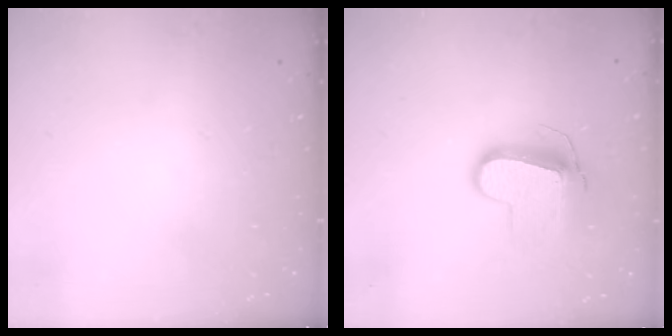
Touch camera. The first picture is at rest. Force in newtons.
{"total": 11.1, "press": 11.1, "slide": 0.4}